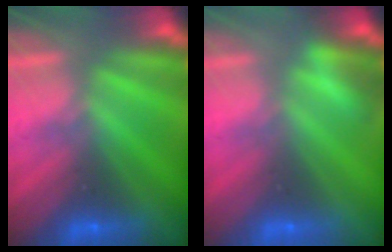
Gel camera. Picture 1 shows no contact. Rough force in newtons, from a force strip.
{"total": 2.8}